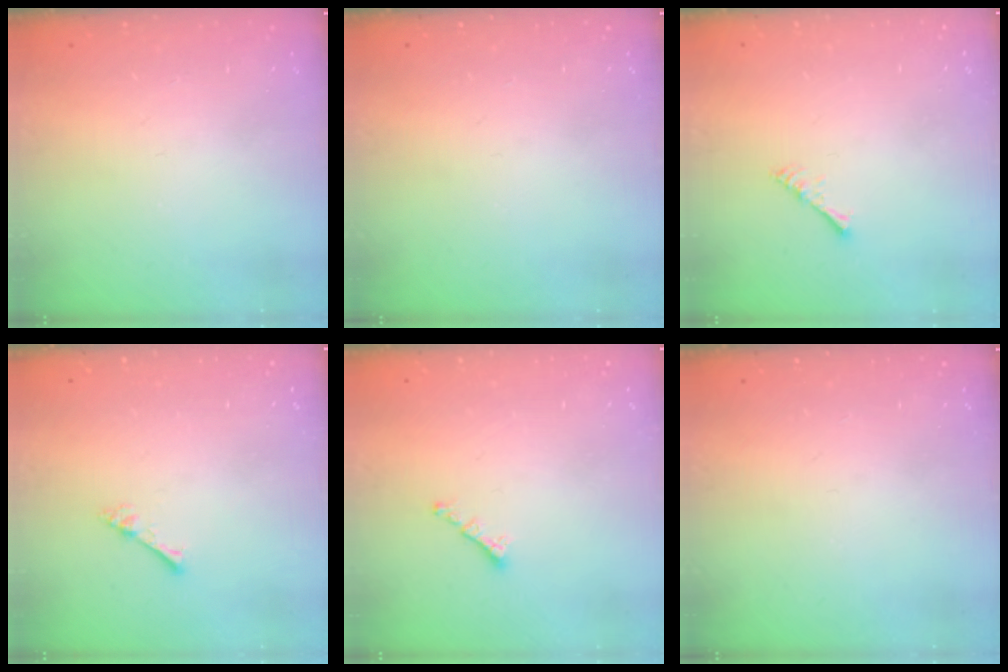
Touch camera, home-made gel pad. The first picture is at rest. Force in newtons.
{"total": 0.0}
{"total": 2.0, "press": 1.9, "slide": 0.4}
{"total": 1.0, "press": 1.0, "slide": 0.3}
{"total": 0.7, "press": 0.6, "slide": 0.4}
{"total": 0.0}